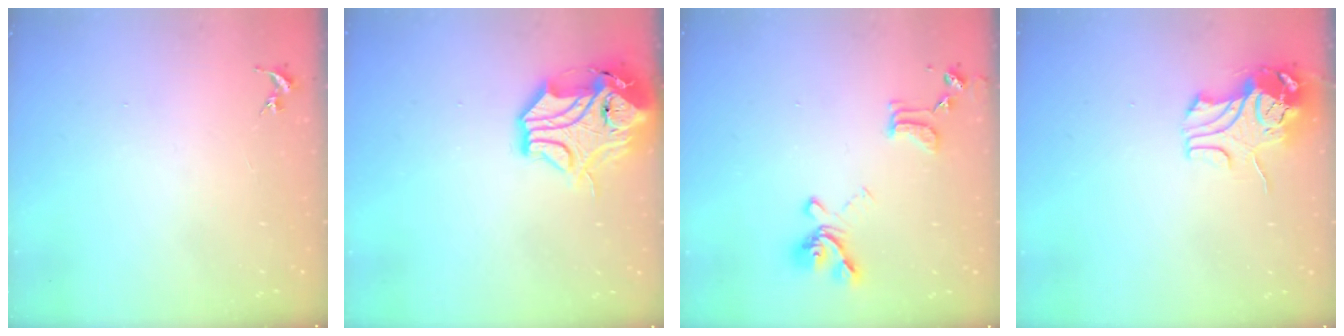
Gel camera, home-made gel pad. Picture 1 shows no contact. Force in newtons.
{"total": 14.6, "press": 14.5, "slide": 1.7}
{"total": 16.4, "press": 16.3, "slide": 1.6}
{"total": 9.6, "press": 9.5, "slide": 1.0}